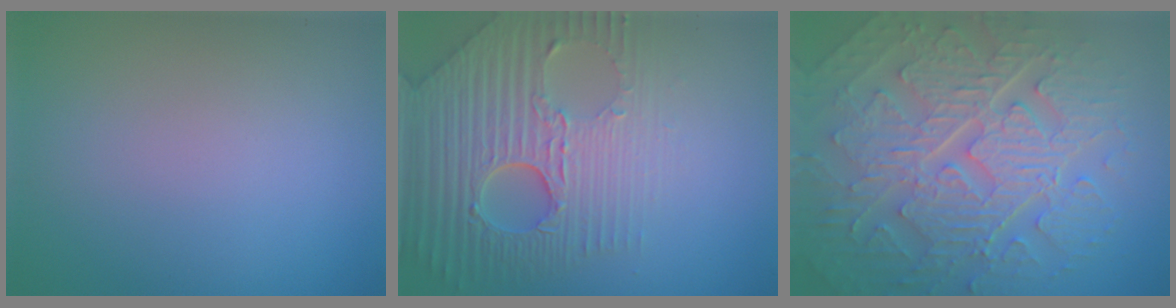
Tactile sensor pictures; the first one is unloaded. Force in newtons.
{"total": 8.7, "press": 5.9, "slide": 6.4}
{"total": 10.2, "press": 7.0, "slide": 7.5}